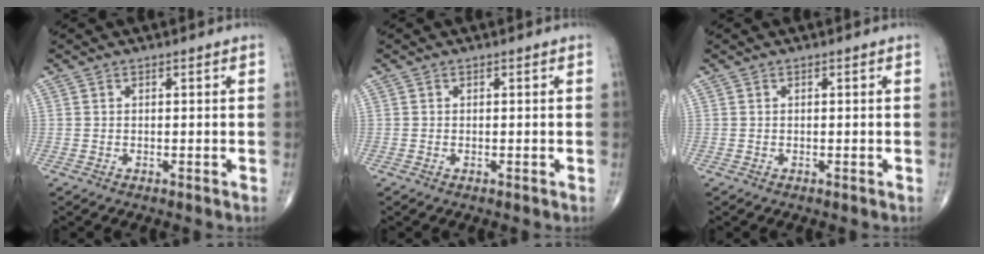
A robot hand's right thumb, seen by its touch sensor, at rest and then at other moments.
{"total": 0.0}
{"total": 0.0}